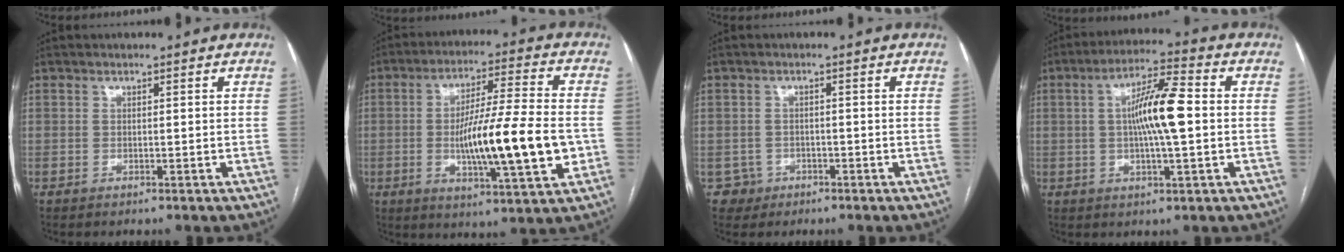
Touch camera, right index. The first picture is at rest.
{"total": 16.5, "force": [-2.4, 1.5, 16.3], "torque": [-0.275, -0.008, -0.039]}
{"total": 2.9, "force": [-1.2, 2.6, -0.5], "torque": [0.016, 0.013, -0.019]}
{"total": 10.1, "force": [0.4, 1.3, 10.0], "torque": [-0.181, 0.014, 0.002]}